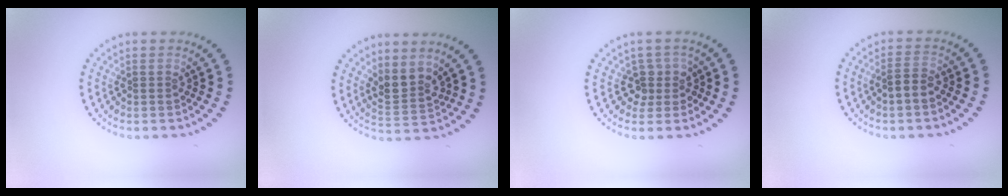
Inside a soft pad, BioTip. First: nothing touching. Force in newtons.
{"total": 2.8, "press": 2.4, "slide": 1.5}
{"total": 2.2, "press": 1.7, "slide": 1.3}
{"total": 1.8, "press": 1.7, "slide": 0.7}